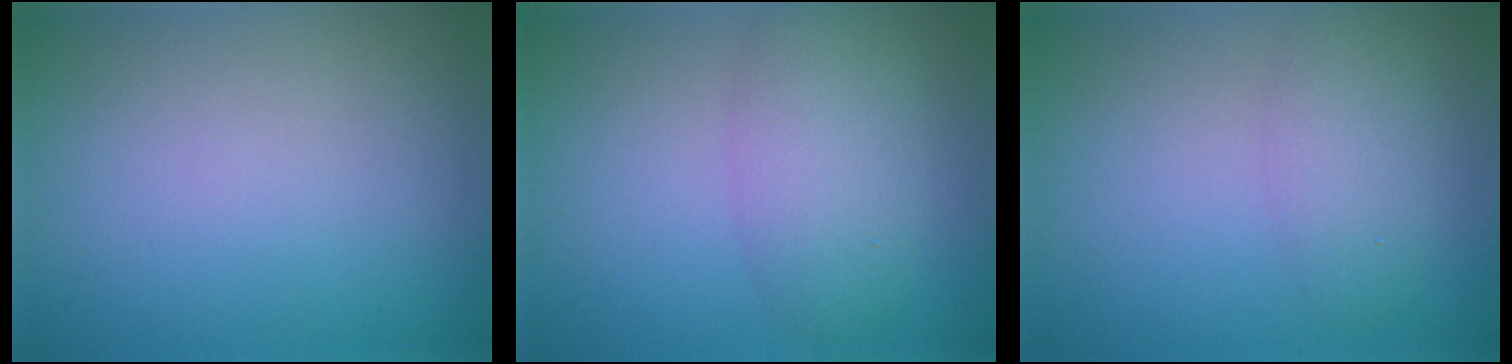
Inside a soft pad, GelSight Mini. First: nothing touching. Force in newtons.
{"total": 4.2, "press": 4.2, "slide": 0.2}
{"total": 2.8, "press": 2.8, "slide": 0.1}